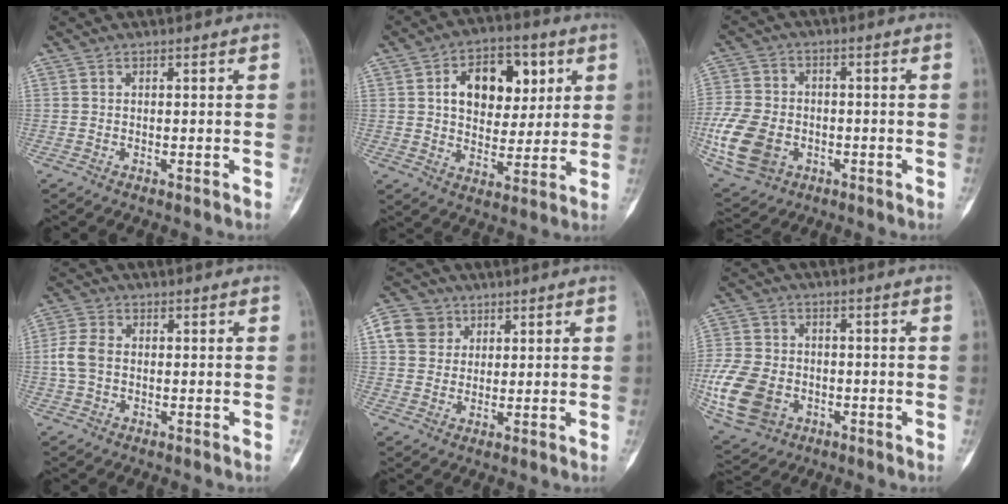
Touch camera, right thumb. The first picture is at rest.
{"total": 14.2, "force": [4.3, 9.4, 9.8], "torque": [-0.097, -0.001, 0.067]}
{"total": 13.8, "force": [-3.7, 10.2, 8.6], "torque": [-0.176, 0.005, -0.065]}
{"total": 4.9, "force": [-0.2, 3.5, 3.5], "torque": [-0.084, 0.011, -0.008]}
{"total": 6.5, "force": [2.5, 5.9, 1.5], "torque": [-0.005, 0.000, 0.046]}
{"total": 15.0, "force": [-4.1, 11.2, 9.1], "torque": [-0.190, 0.004, -0.070]}